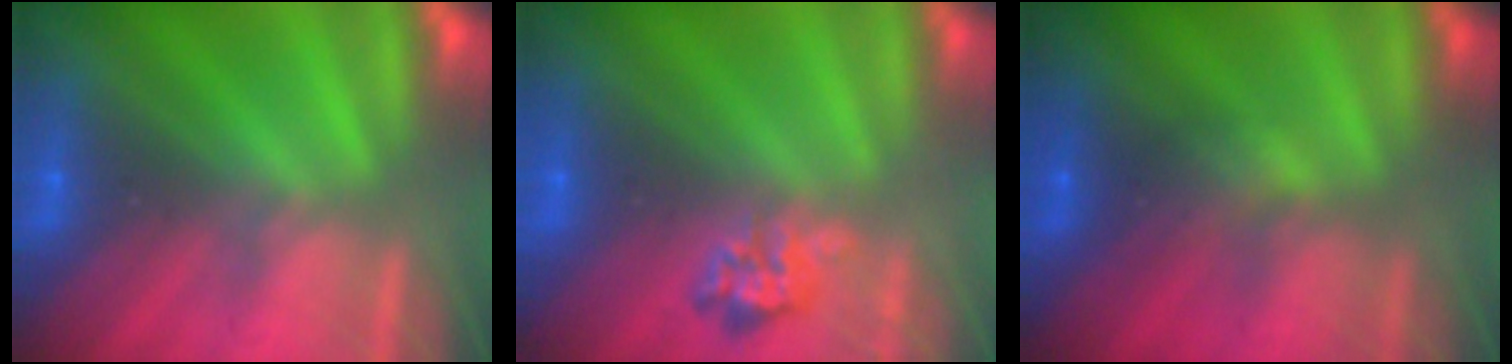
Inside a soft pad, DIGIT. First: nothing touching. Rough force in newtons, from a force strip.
{"total": 2.3}
{"total": 2.2}